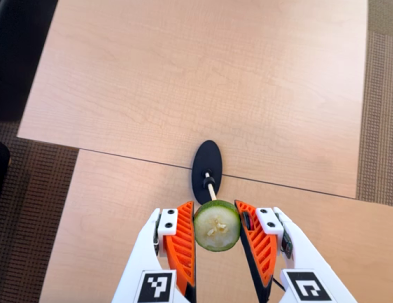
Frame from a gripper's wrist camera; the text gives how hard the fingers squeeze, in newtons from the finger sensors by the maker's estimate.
{"total": 11.7, "left": 12.9, "right": 10.5}